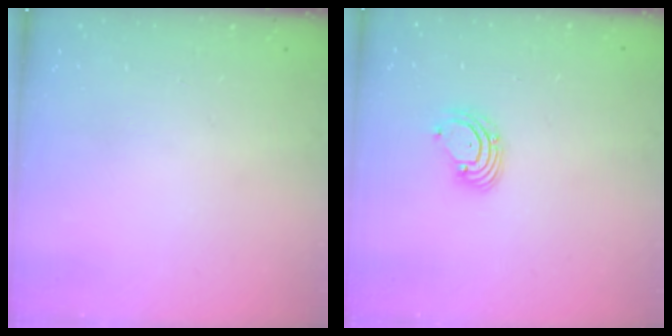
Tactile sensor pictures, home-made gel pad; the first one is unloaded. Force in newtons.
{"total": 2.7, "press": 2.7, "slide": 0.3}